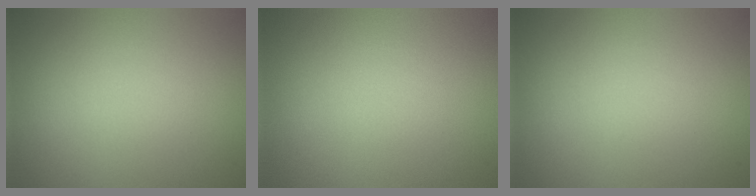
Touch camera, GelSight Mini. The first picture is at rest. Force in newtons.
{"total": 0.0}
{"total": 0.0}